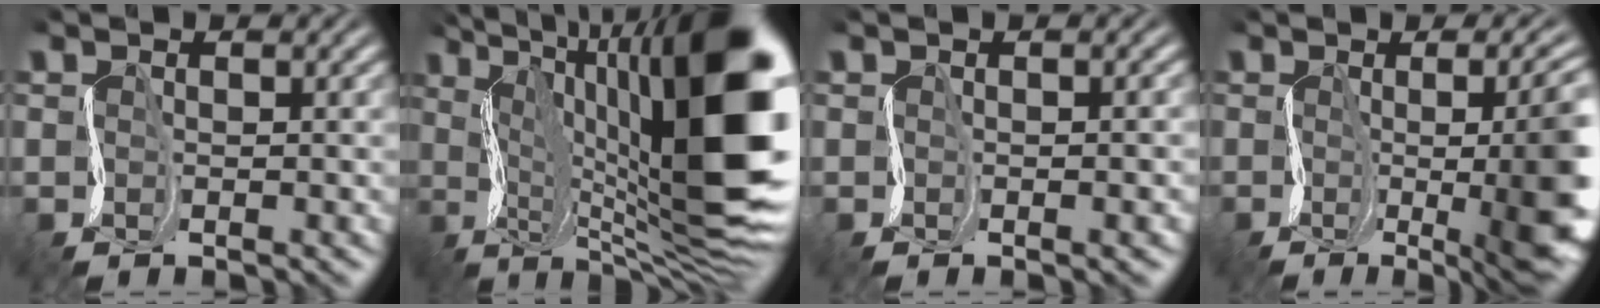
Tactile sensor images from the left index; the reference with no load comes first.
{"total": 18.8, "force": [3.0, 6.7, 17.3], "torque": [-0.264, 0.032, 0.056]}
{"total": 3.3, "force": [-0.3, 1.4, 3.0], "torque": [-0.016, 0.006, 0.001]}
{"total": 15.9, "force": [-1.4, 6.1, 14.6], "torque": [-0.151, -0.005, -0.008]}